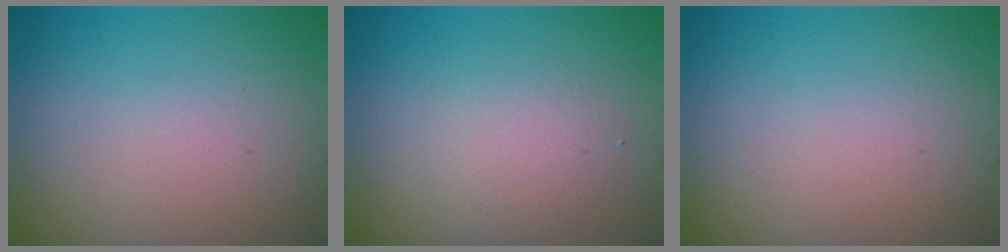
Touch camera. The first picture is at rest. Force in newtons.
{"total": 2.4, "press": 2.4, "slide": 0.1}
{"total": 0.0}